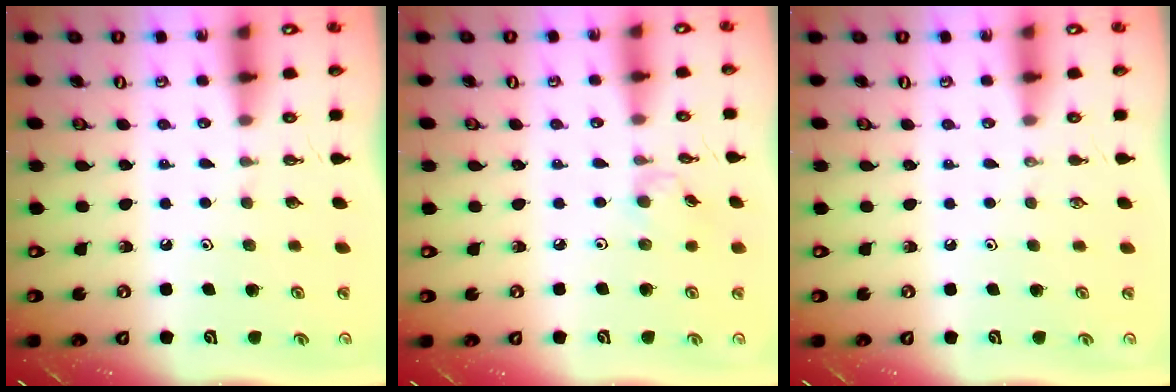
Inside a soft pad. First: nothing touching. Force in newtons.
{"total": 1.8, "press": 1.8, "slide": 0.4}
{"total": 0.0}